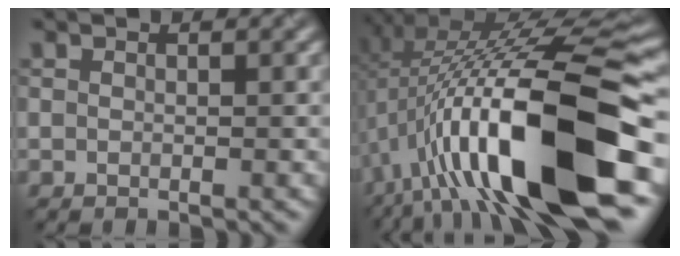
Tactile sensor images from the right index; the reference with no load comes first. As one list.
[{"total": 15.9, "force": [-3.1, 4.2, 15.0], "torque": [-0.249, 0.023, -0.051]}]